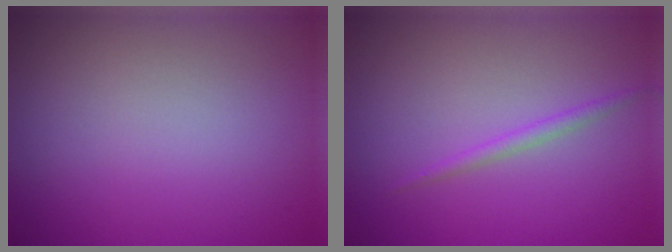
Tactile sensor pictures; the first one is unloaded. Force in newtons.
{"total": 1.1, "press": 1.1, "slide": 0.0}